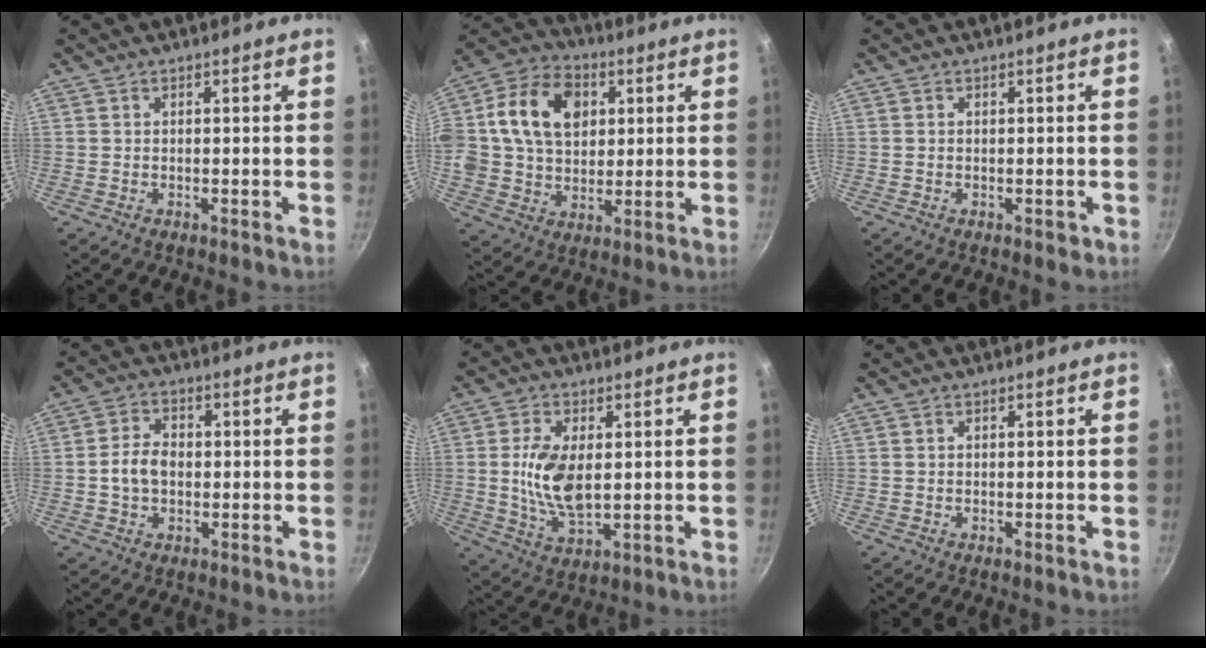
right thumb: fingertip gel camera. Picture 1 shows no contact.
{"total": 19.0, "force": [4.4, 14.0, 12.1], "torque": [-0.199, 0.016, 0.063]}
{"total": 1.1, "force": [-0.3, 0.7, 0.8], "torque": [-0.008, 0.001, -0.005]}
{"total": 6.2, "force": [-0.4, 4.6, 4.1], "torque": [-0.061, 0.016, -0.014]}
{"total": 10.5, "force": [1.0, 5.5, 8.9], "torque": [-0.169, -0.009, 0.024]}
{"total": 0.0}